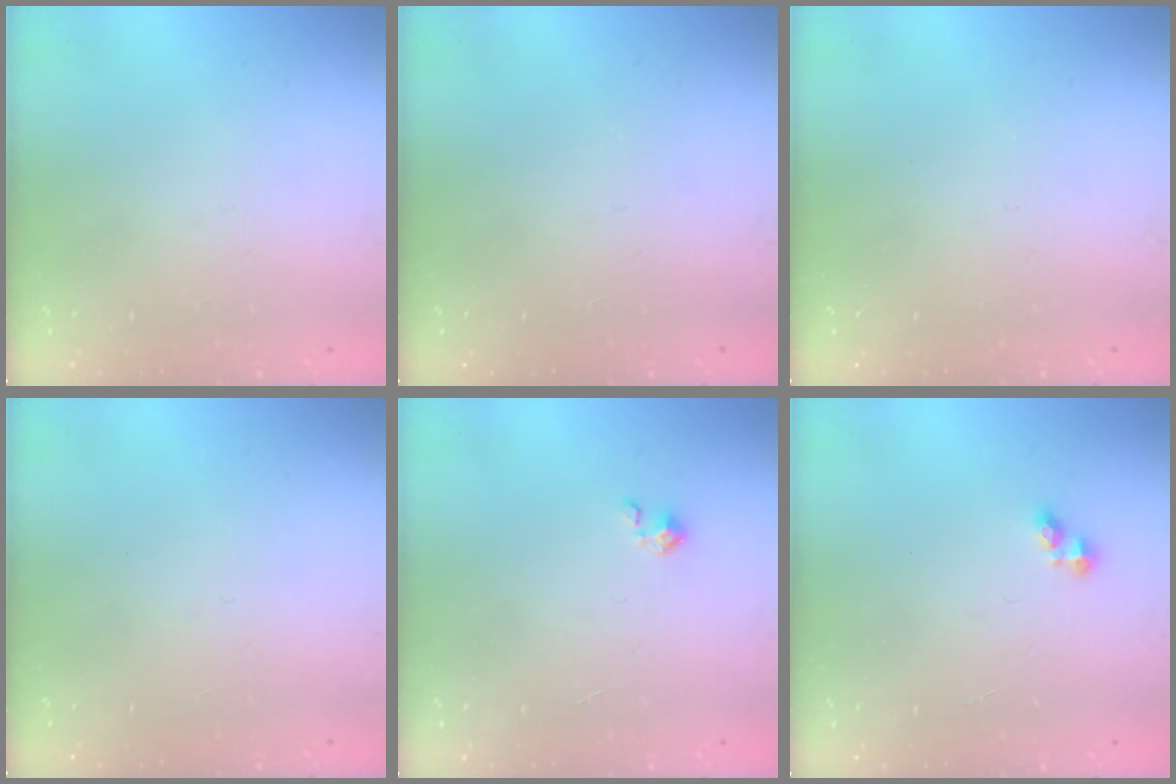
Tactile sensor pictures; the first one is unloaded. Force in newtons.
{"total": 0.0}
{"total": 0.0}
{"total": 0.0}
{"total": 0.0}
{"total": 2.1, "press": 2.1, "slide": 0.3}